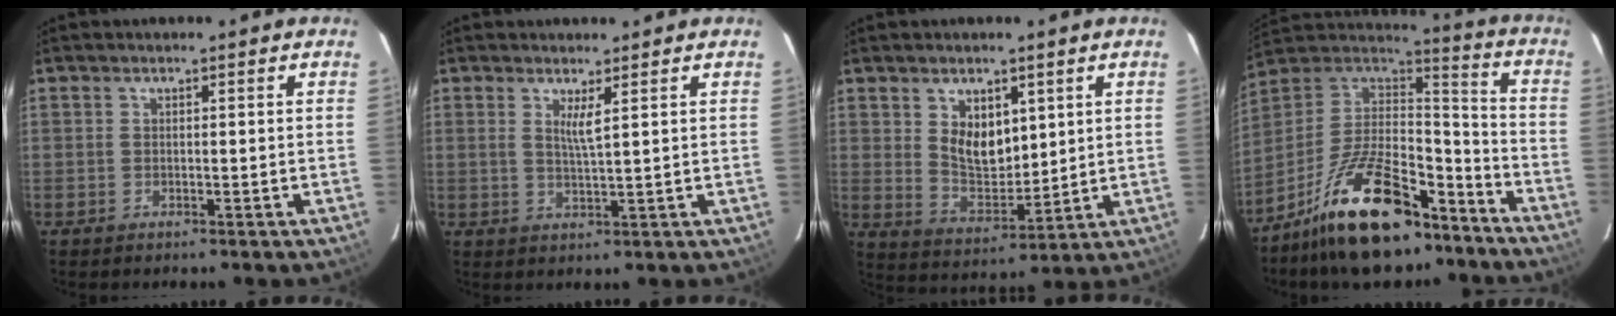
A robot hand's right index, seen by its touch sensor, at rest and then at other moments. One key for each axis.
{"total": 2.7, "fx": 1.3, "fy": -0.2, "fz": 2.3, "tx": -0.042, "ty": -0.007, "tz": 0.022}
{"total": 8.5, "fx": 3.3, "fy": 5.2, "fz": 5.9, "tx": -0.098, "ty": -0.003, "tz": 0.073}
{"total": 22.2, "fx": -14.5, "fy": 9.3, "fz": 13.9, "tx": -0.264, "ty": 0.008, "tz": -0.236}